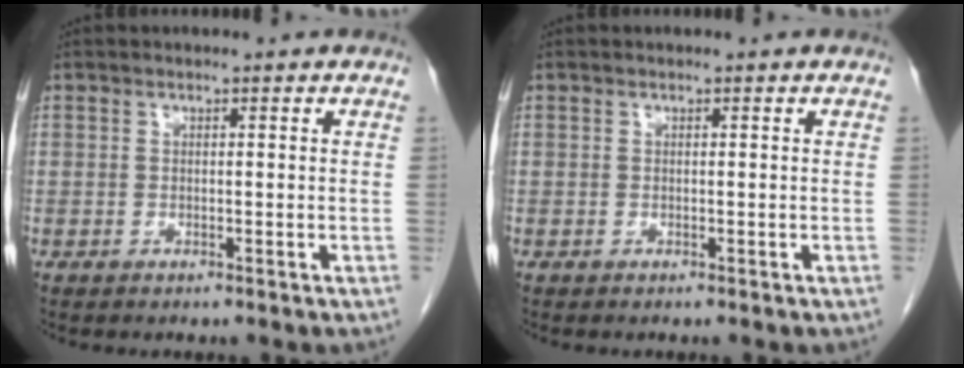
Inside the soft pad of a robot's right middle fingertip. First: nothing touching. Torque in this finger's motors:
{"motor_torque": [-0.05, -0.31, 0.04, 0.00]}